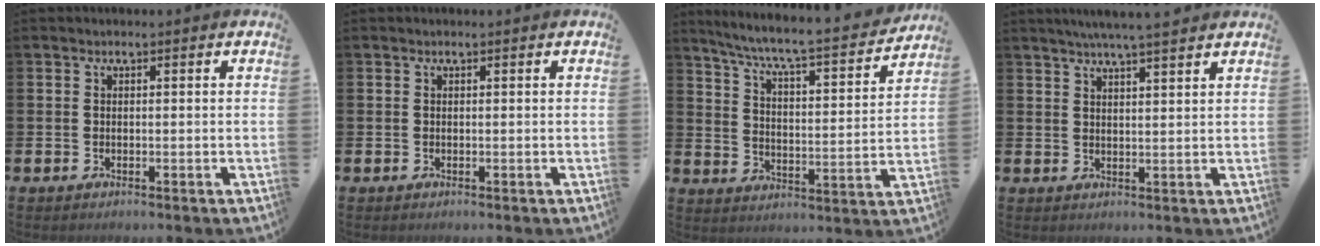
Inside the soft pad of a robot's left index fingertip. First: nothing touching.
{"total": 0.0}
{"total": 7.0, "force": [6.3, 0.3, 3.0], "torque": [-0.085, -0.052, 0.100]}
{"total": 4.8, "force": [4.5, -0.5, 1.6], "torque": [-0.039, -0.013, 0.080]}